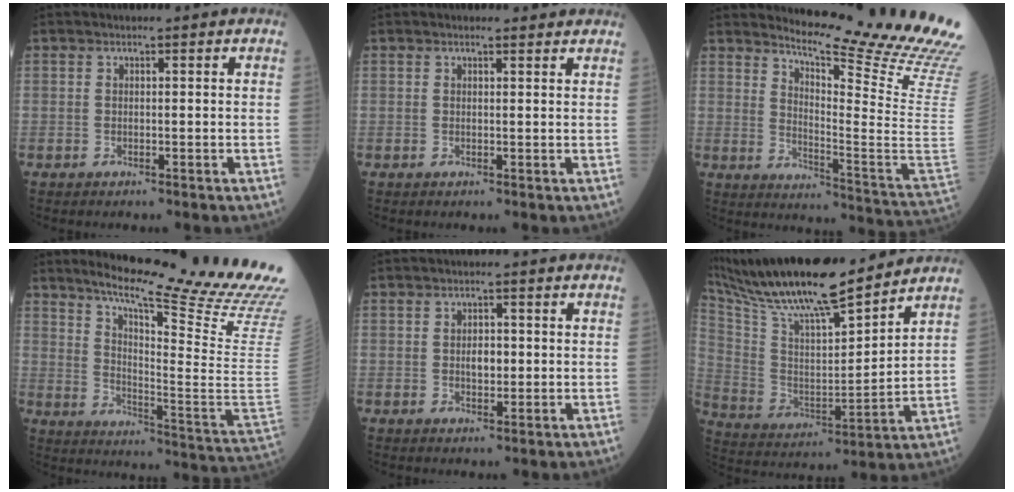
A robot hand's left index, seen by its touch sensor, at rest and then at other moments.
{"total": 2.7, "force": [2.5, 0.7, 0.5], "torque": [-0.013, 0.009, 0.027]}
{"total": 21.6, "force": [19.2, -3.2, 9.4], "torque": [-0.160, -0.147, 0.248]}
{"total": 28.0, "force": [23.7, -2.2, 14.9], "torque": [-0.224, -0.121, 0.312]}
{"total": 2.3, "force": [0.0, 1.4, 1.8], "torque": [-0.033, -0.002, 0.002]}
{"total": 22.8, "force": [19.3, 2.9, 11.8], "torque": [-0.229, 0.010, 0.340]}